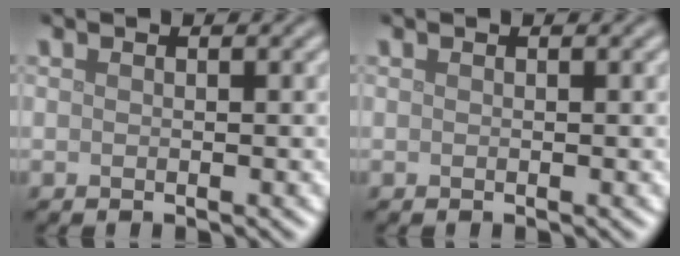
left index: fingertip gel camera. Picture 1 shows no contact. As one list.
[{"total": 0.0}]